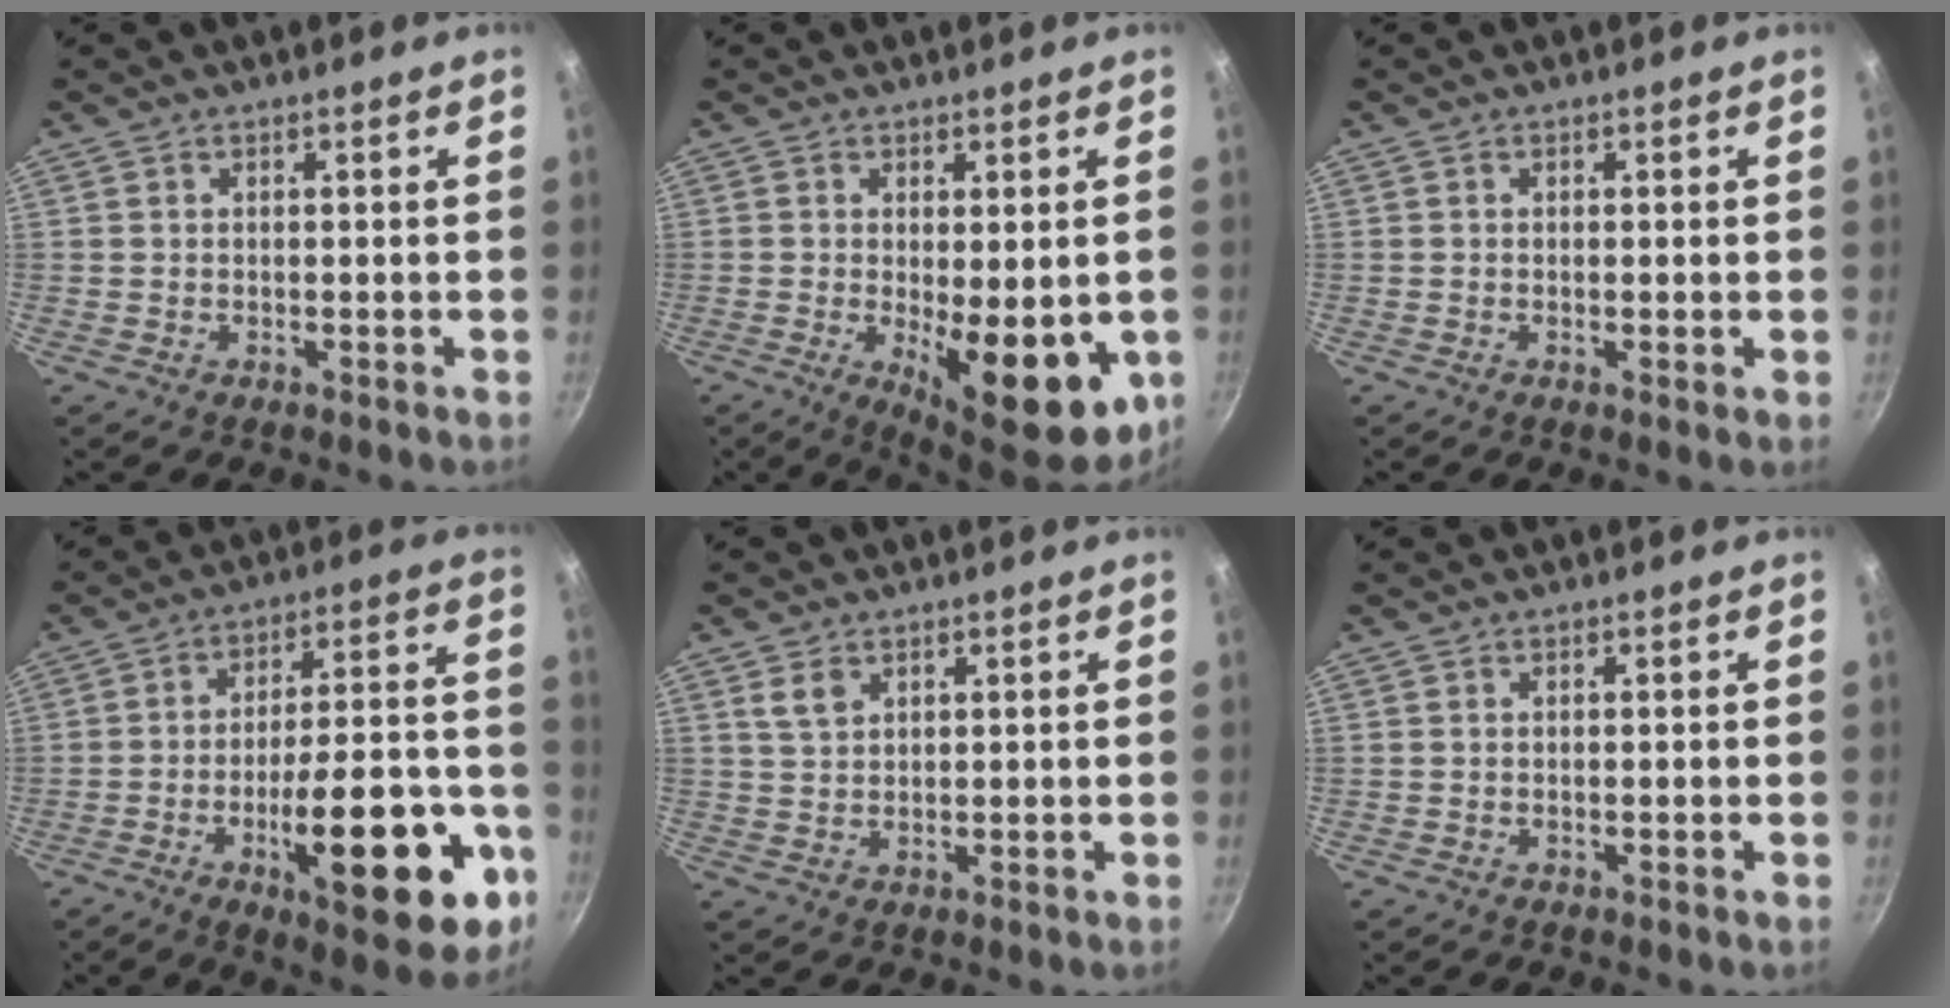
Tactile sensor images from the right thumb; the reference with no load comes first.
{"total": 14.6, "force": [-2.9, 5.7, 13.1], "torque": [-0.154, -0.013, -0.023]}
{"total": 0.8, "force": [-0.1, 0.1, 0.8], "torque": [-0.013, -0.002, -0.003]}
{"total": 23.6, "force": [-9.2, 8.4, 20.1], "torque": [-0.242, 0.040, -0.125]}
{"total": 3.4, "force": [1.8, 2.2, 1.9], "torque": [-0.026, -0.004, 0.037]}
{"total": 0.0}